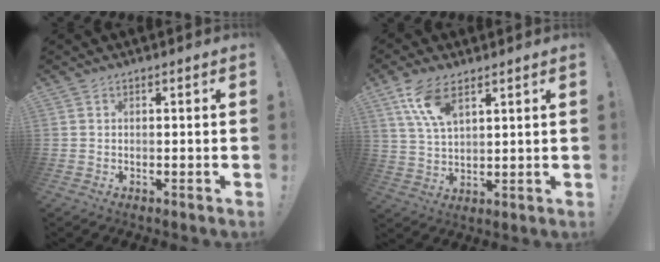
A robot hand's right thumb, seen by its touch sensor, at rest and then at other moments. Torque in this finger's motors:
{"motor_torque": [0.09, 1.61, 0.49, -0.15, 0.06]}